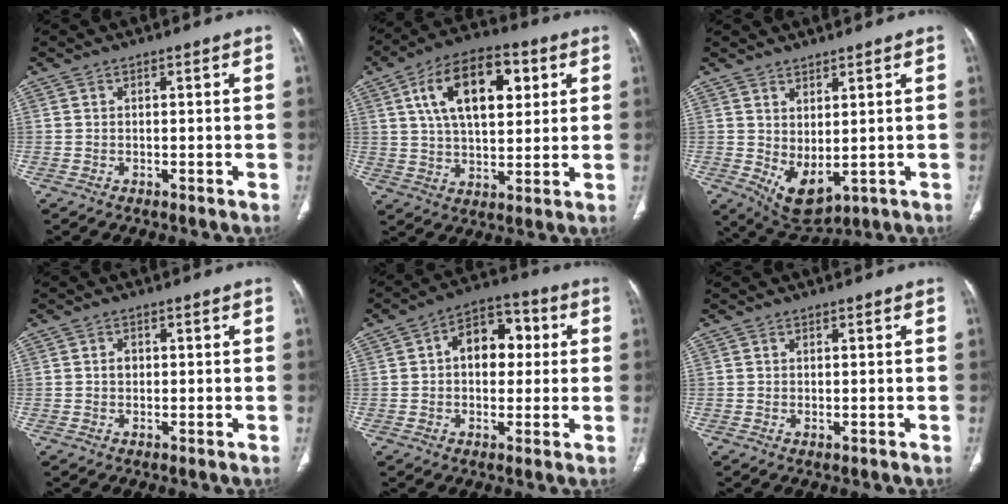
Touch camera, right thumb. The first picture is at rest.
{"total": 17.3, "force": [5.8, 9.2, 13.5], "torque": [-0.198, 0.000, 0.096]}
{"total": 7.2, "force": [0.3, 3.8, 6.1], "torque": [-0.095, -0.015, 0.032]}
{"total": 1.4, "force": [0.1, 1.2, 0.8], "torque": [-0.010, 0.004, 0.002]}
{"total": 11.1, "force": [1.8, 7.4, 8.1], "torque": [-0.083, 0.024, 0.022]}
{"total": 0.7, "force": [-0.1, 0.3, 0.6], "torque": [-0.012, -0.004, 0.001]}